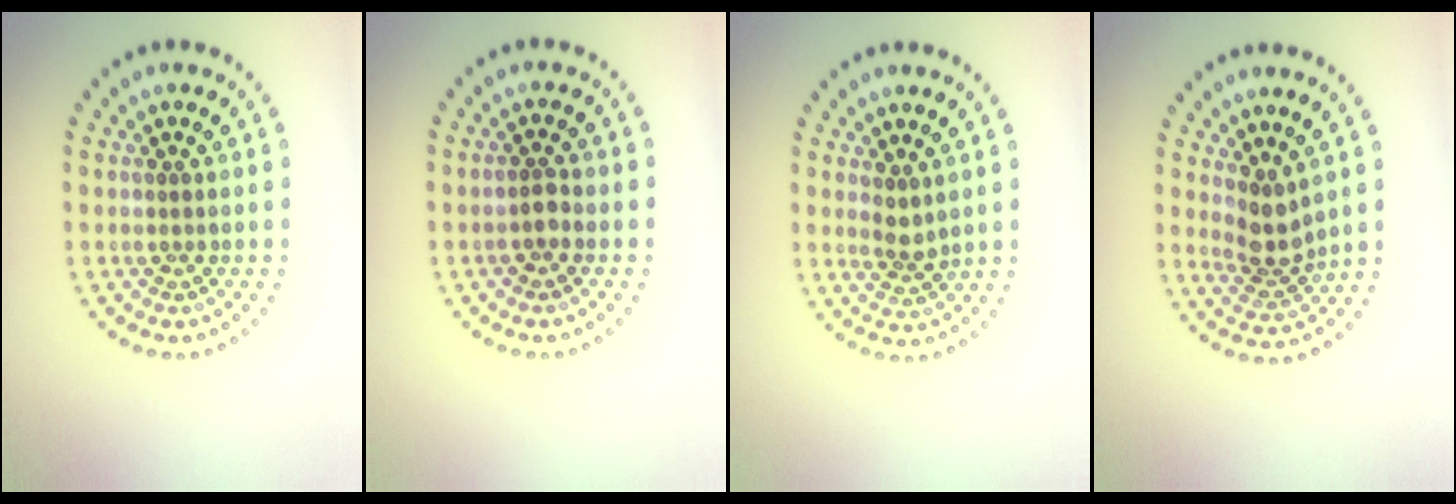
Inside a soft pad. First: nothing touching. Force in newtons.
{"total": 1.1, "press": 1.0, "slide": 0.6}
{"total": 1.7, "press": 1.4, "slide": 0.8}
{"total": 2.7, "press": 2.1, "slide": 1.7}